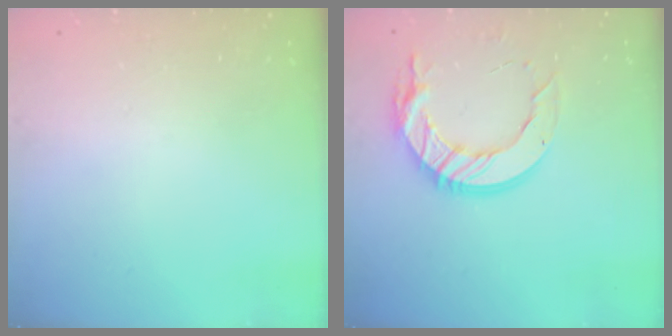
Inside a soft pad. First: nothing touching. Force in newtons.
{"total": 14.6, "press": 14.5, "slide": 0.9}